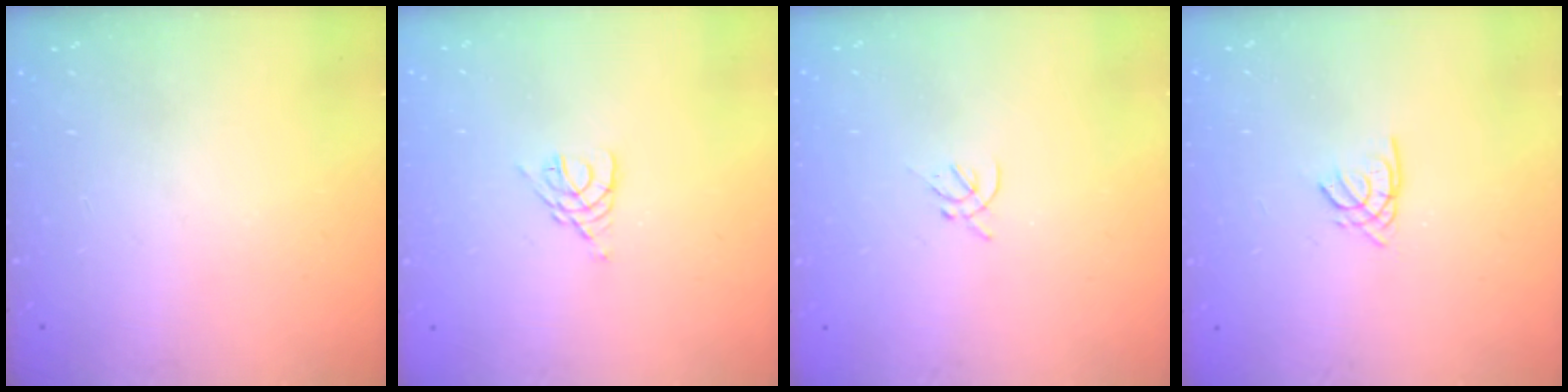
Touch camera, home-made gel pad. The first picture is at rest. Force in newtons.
{"total": 3.1, "press": 3.0, "slide": 0.5}
{"total": 1.4, "press": 1.3, "slide": 0.5}
{"total": 1.6, "press": 1.6, "slide": 0.2}